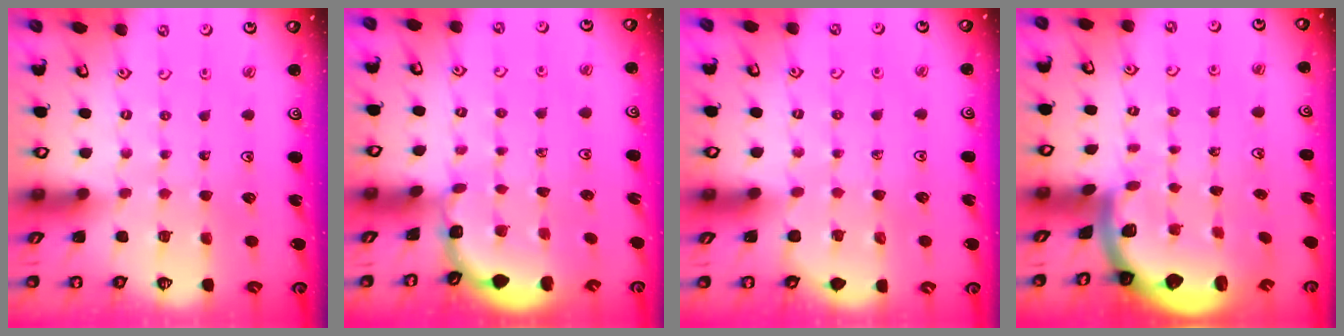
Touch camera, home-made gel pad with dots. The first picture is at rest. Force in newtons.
{"total": 2.0, "press": 2.0, "slide": 0.1}
{"total": 1.4, "press": 1.4, "slide": 0.1}
{"total": 1.9, "press": 1.8, "slide": 0.5}